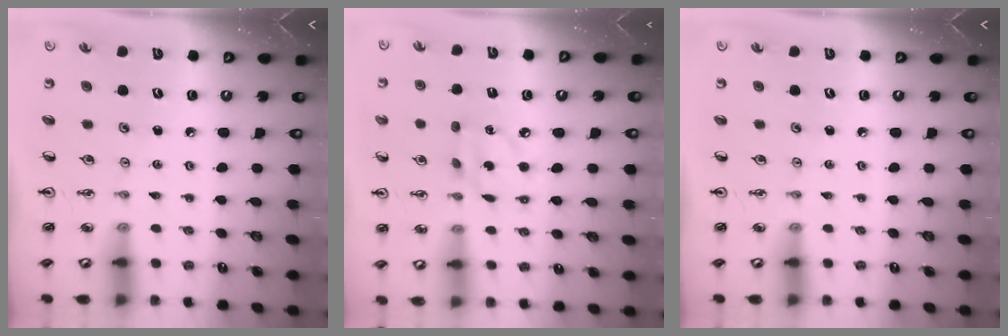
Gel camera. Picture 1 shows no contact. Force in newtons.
{"total": 6.7, "press": 6.7, "slide": 0.1}
{"total": 0.0}